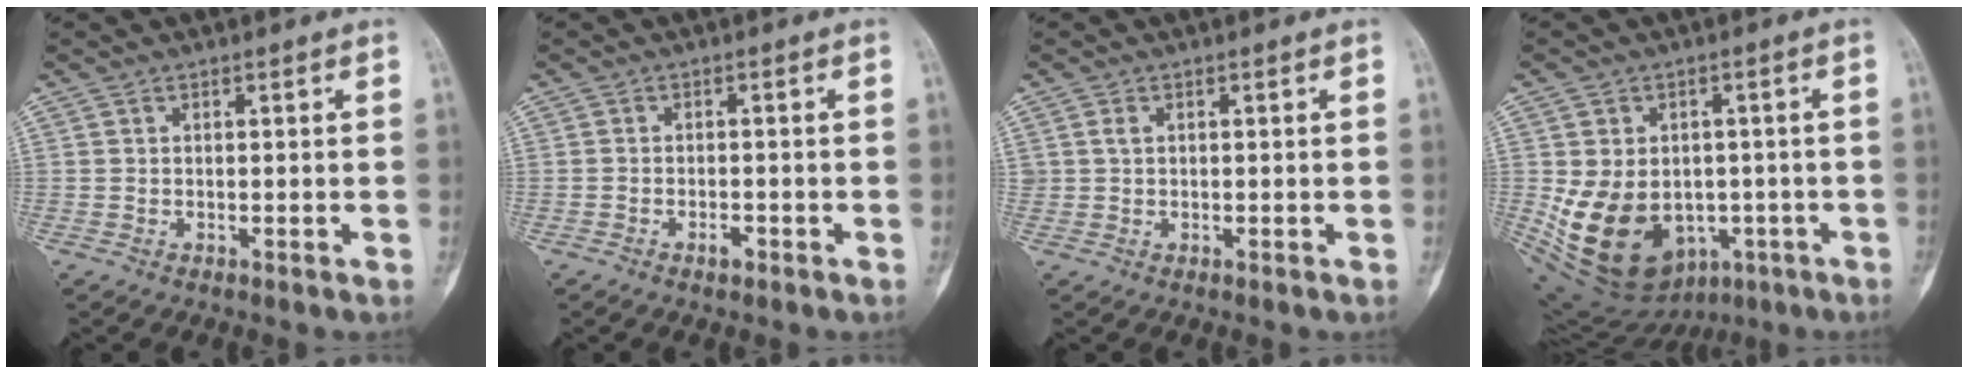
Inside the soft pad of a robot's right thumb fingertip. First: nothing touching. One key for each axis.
{"total": 1.6, "fx": -1.0, "fy": 0.8, "fz": 0.9, "tx": -0.012, "ty": 0.006, "tz": -0.018}
{"total": 1.1, "fx": 0.4, "fy": 0.8, "fz": 0.6, "tx": -0.010, "ty": 0.001, "tz": 0.009}
{"total": 17.4, "fx": -3.6, "fy": 13.3, "fz": 10.6, "tx": -0.174, "ty": 0.005, "tz": -0.024}